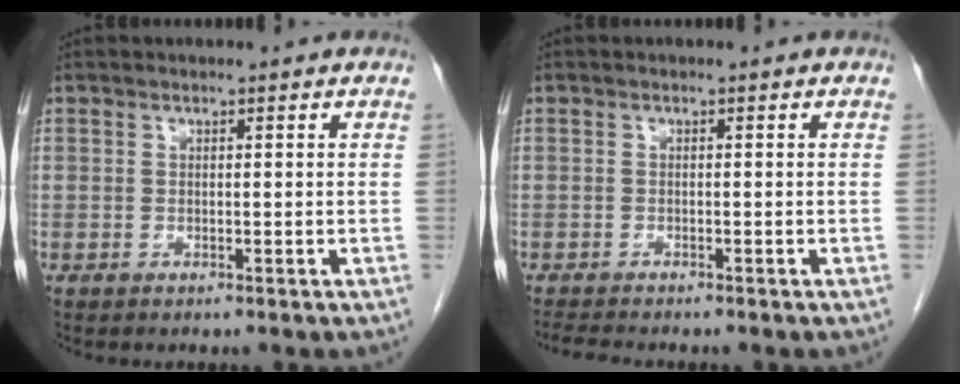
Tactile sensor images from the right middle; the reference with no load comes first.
{"total": 2.9, "force": [-2.6, 0.1, 1.1], "torque": [-0.020, -0.011, -0.044]}